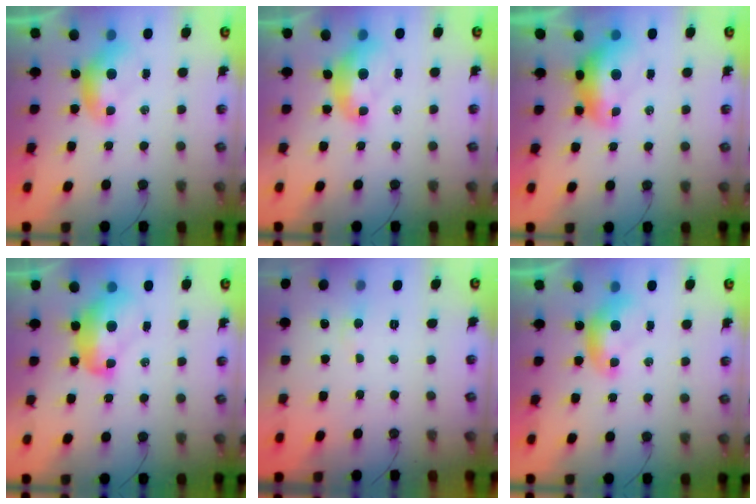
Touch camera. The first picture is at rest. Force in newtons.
{"total": 2.1, "press": 2.0, "slide": 0.6}
{"total": 2.8, "press": 2.7, "slide": 0.7}
{"total": 4.4, "press": 4.4, "slide": 0.5}
{"total": 0.5, "press": 0.2, "slide": 0.5}
{"total": 0.0}